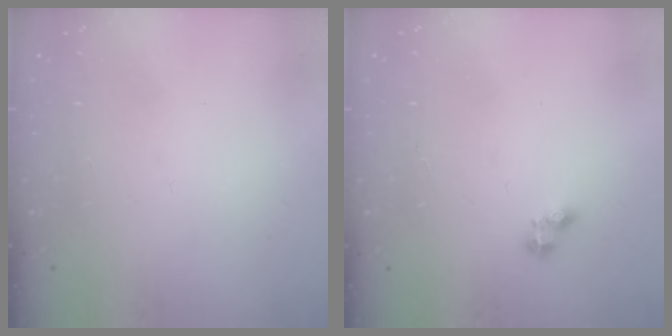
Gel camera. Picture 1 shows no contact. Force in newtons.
{"total": 2.1, "press": 2.1, "slide": 0.3}